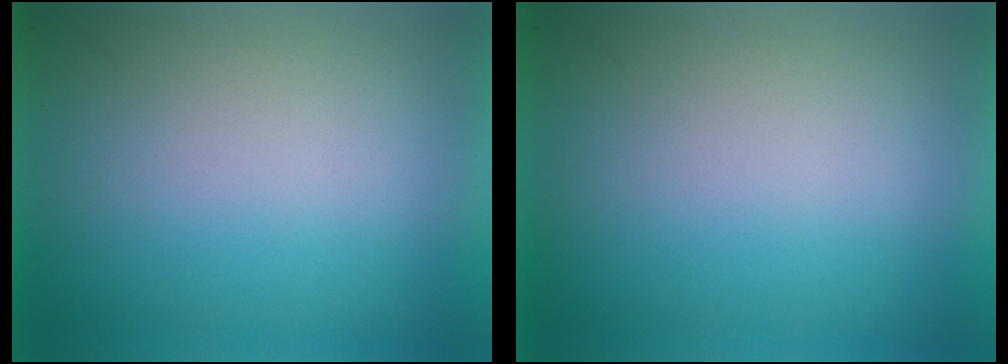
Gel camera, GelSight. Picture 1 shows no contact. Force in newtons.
{"total": 0.0}